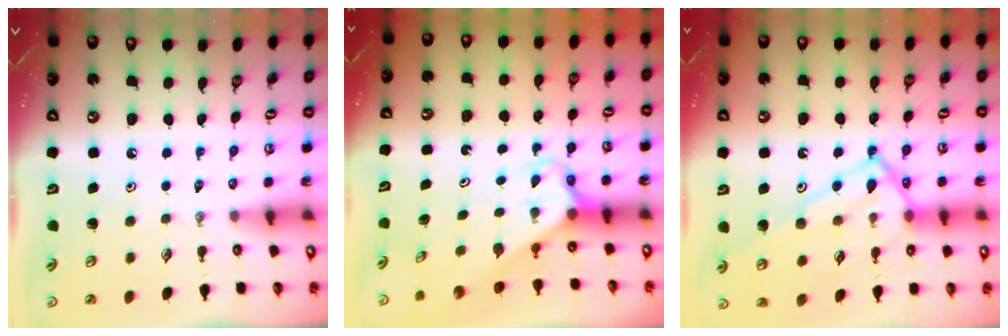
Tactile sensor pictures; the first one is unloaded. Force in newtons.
{"total": 2.4, "press": 2.4, "slide": 0.1}
{"total": 16.1, "press": 16.1, "slide": 1.0}